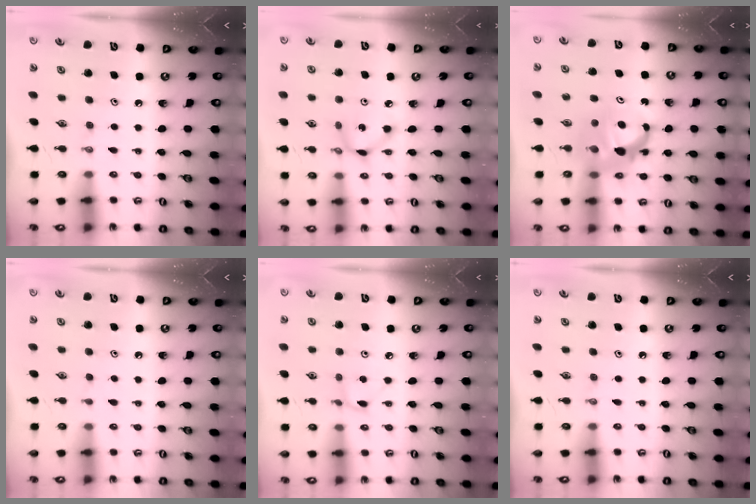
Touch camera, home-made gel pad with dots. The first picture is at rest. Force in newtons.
{"total": 4.9, "press": 4.9, "slide": 0.2}
{"total": 6.9, "press": 6.9, "slide": 0.5}
{"total": 1.3, "press": 1.2, "slide": 0.3}
{"total": 2.0, "press": 2.0, "slide": 0.3}
{"total": 0.0}